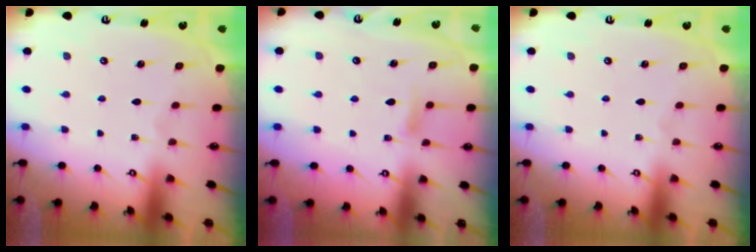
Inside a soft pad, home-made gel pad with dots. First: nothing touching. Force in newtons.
{"total": 7.4, "press": 7.4, "slide": 0.9}
{"total": 0.0}